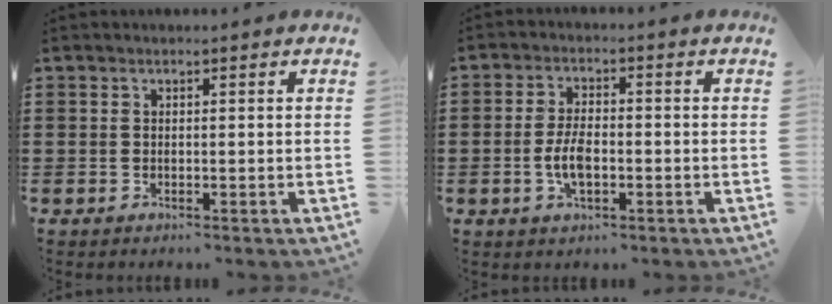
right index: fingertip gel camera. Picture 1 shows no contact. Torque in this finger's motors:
{"motor_torque": [2.14, 0.00, 0.87, 0.20]}